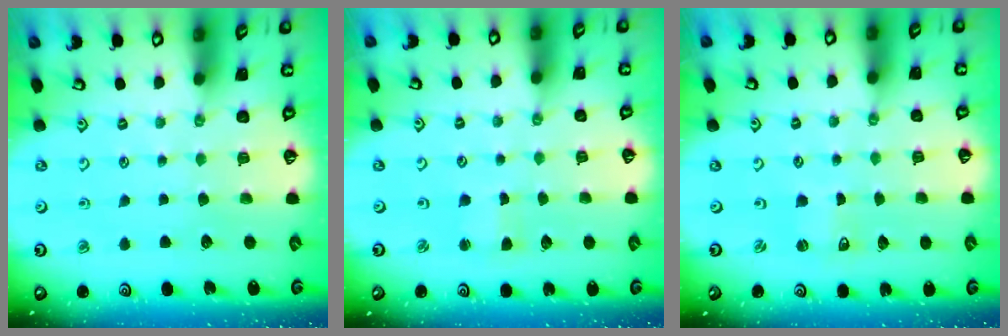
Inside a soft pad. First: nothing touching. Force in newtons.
{"total": 2.1, "press": 2.0, "slide": 0.3}
{"total": 0.7, "press": 0.7, "slide": 0.0}